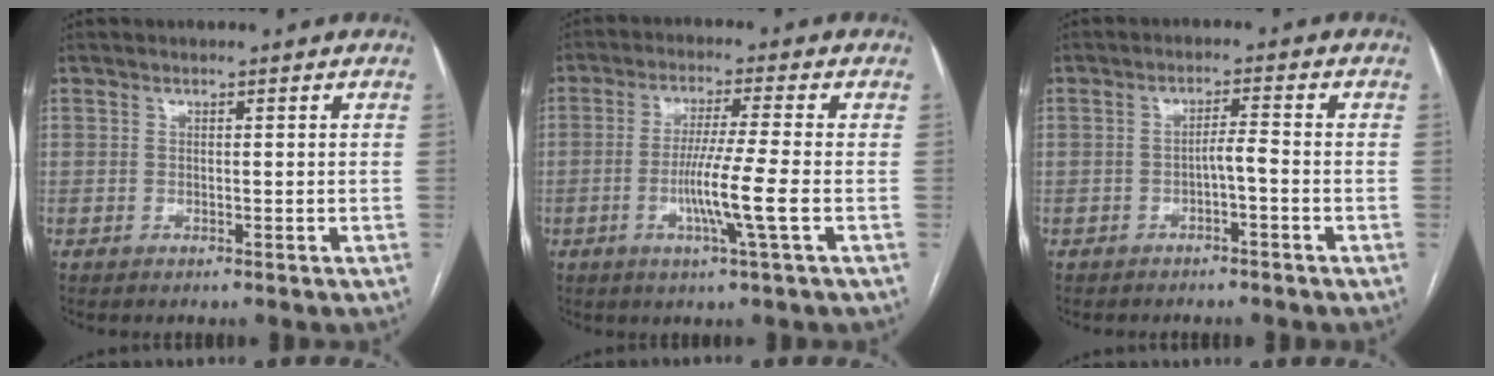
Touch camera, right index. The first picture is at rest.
{"total": 7.7, "force": [-1.9, -1.2, 7.4], "torque": [-0.136, -0.014, -0.039]}
{"total": 2.1, "force": [-1.0, 0.1, 1.9], "torque": [-0.026, 0.004, -0.019]}